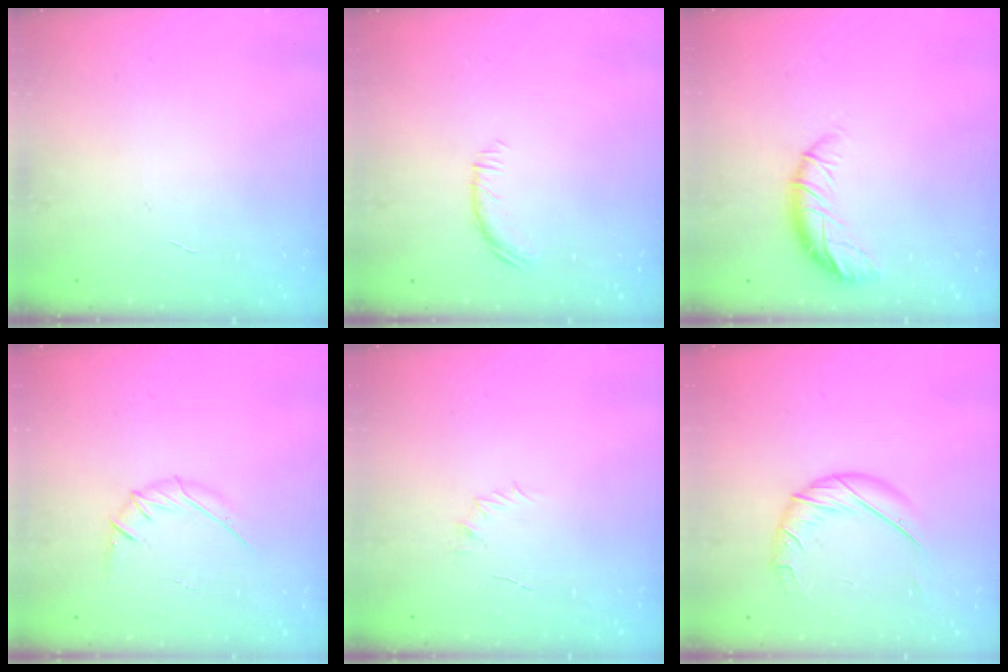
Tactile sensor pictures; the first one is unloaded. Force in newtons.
{"total": 8.8, "press": 8.6, "slide": 1.8}
{"total": 9.5, "press": 9.5, "slide": 0.2}
{"total": 5.5, "press": 5.3, "slide": 1.6}
{"total": 3.6, "press": 3.5, "slide": 1.0}
{"total": 9.9, "press": 9.9, "slide": 0.9}